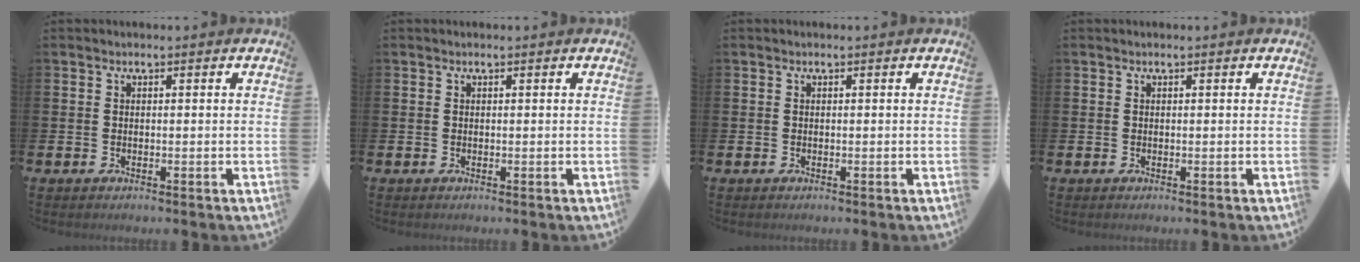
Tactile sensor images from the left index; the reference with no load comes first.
{"total": 0.0}
{"total": 0.0}
{"total": 0.0}